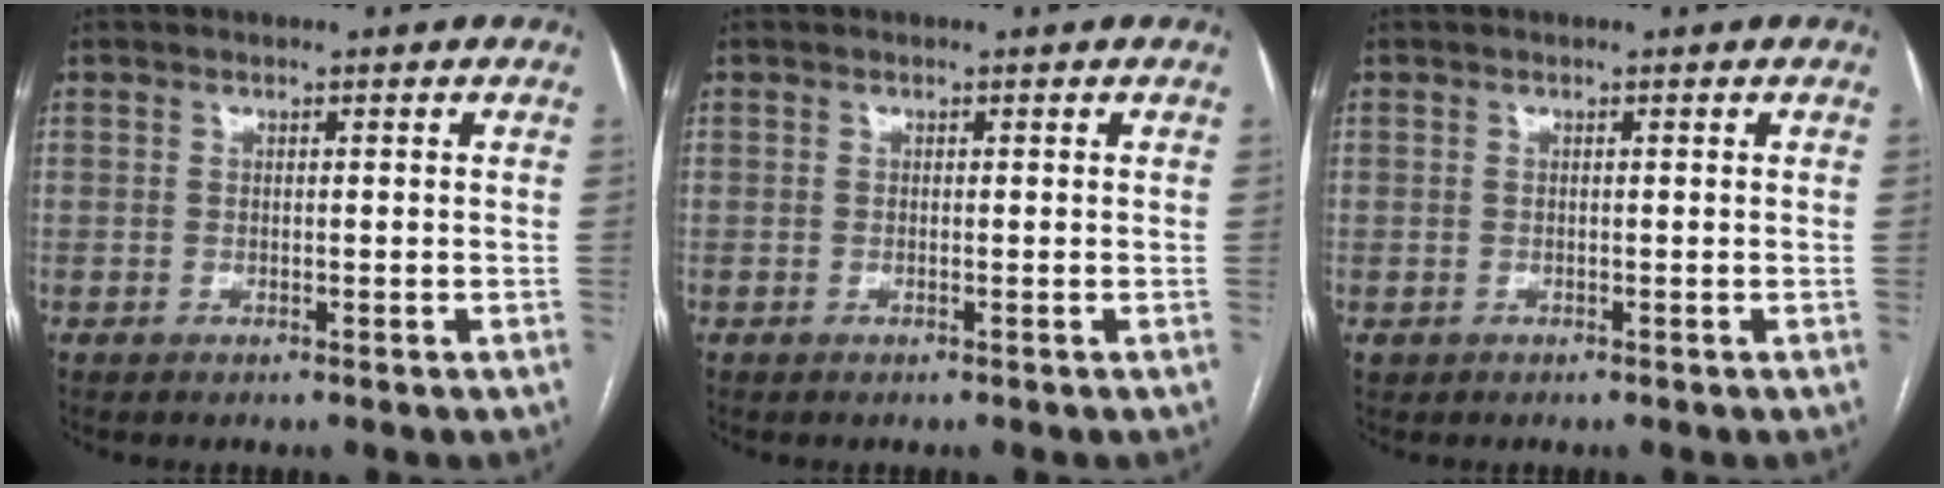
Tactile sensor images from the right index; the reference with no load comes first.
{"total": 0.0}
{"total": 0.5, "force": [-0.1, 0.5, 0.0], "torque": [-0.003, 0.004, 0.002]}